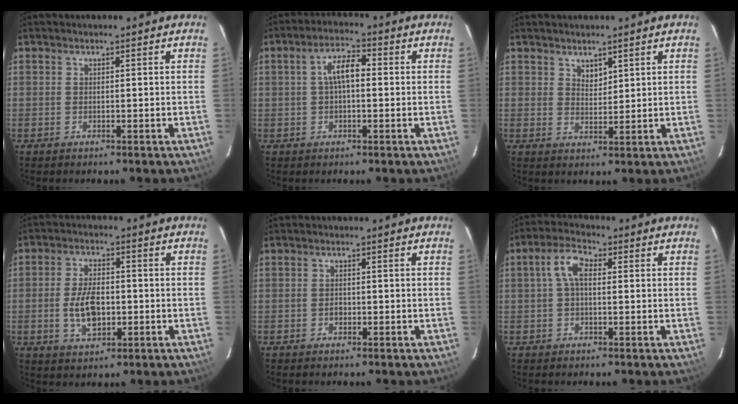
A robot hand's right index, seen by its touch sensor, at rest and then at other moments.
{"total": 5.4, "force": [0.3, 2.4, 4.9], "torque": [-0.093, 0.018, 0.006]}
{"total": 2.5, "force": [1.9, 1.4, 1.0], "torque": [-0.012, 0.001, 0.034]}
{"total": 8.1, "force": [-1.5, 4.6, 6.5], "torque": [-0.130, 0.003, -0.021]}
{"total": 1.3, "force": [-0.5, 1.0, 0.6], "torque": [-0.011, 0.004, -0.007]}
{"total": 5.1, "force": [0.5, 2.7, 4.3], "torque": [-0.088, 0.020, 0.009]}